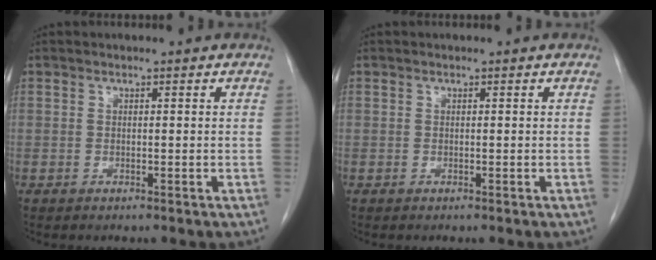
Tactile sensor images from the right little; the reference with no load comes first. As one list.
[{"total": 0.0}]